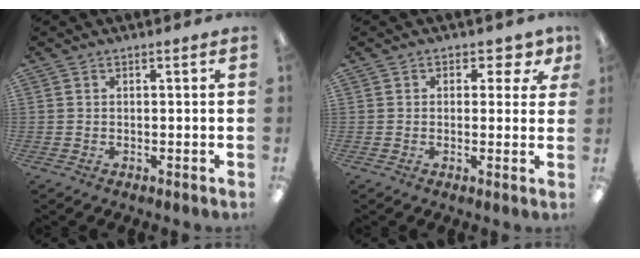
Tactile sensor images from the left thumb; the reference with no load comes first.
{"total": 3.6, "force": [1.3, 2.6, 2.1], "torque": [-0.019, 0.001, 0.018]}